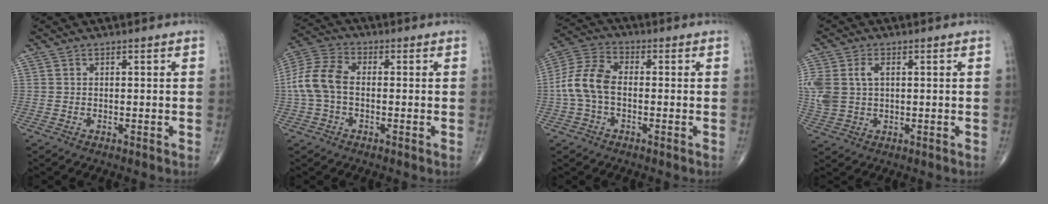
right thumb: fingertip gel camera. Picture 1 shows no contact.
{"total": 9.3, "force": [-0.6, 5.9, 7.1], "torque": [-0.155, 0.027, -0.023]}
{"total": 9.3, "force": [-1.1, 5.7, 7.2], "torque": [-0.154, 0.029, -0.031]}
{"total": 9.0, "force": [1.6, 6.0, 6.5], "torque": [-0.165, 0.010, 0.040]}